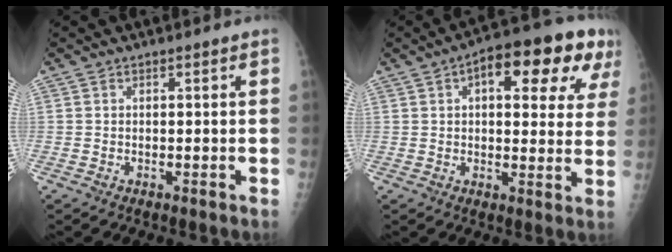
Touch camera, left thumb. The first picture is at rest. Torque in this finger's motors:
{"motor_torque": [0.28, 0.47, 0.09, -0.15, 0.06]}